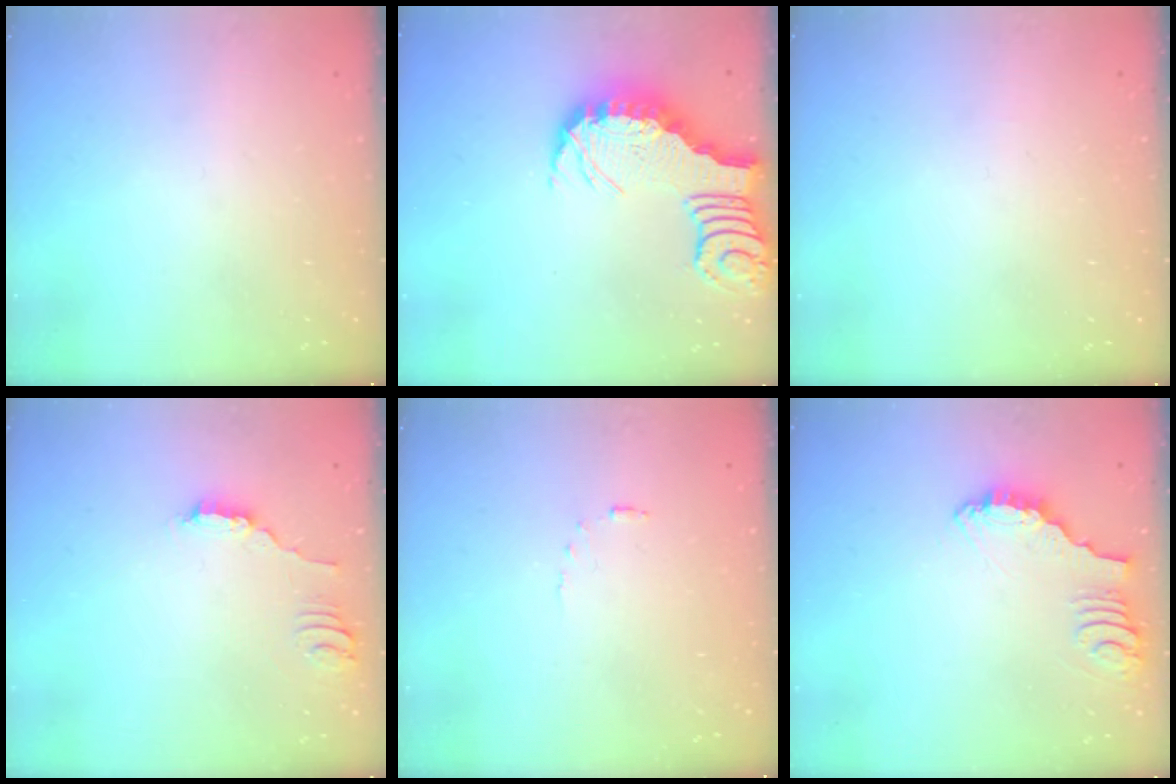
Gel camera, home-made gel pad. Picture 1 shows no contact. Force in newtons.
{"total": 3.4, "press": 3.4, "slide": 0.5}
{"total": 0.0}
{"total": 3.8, "press": 3.8, "slide": 0.3}
{"total": 2.5, "press": 2.5, "slide": 0.5}
{"total": 2.8, "press": 2.8, "slide": 0.1}